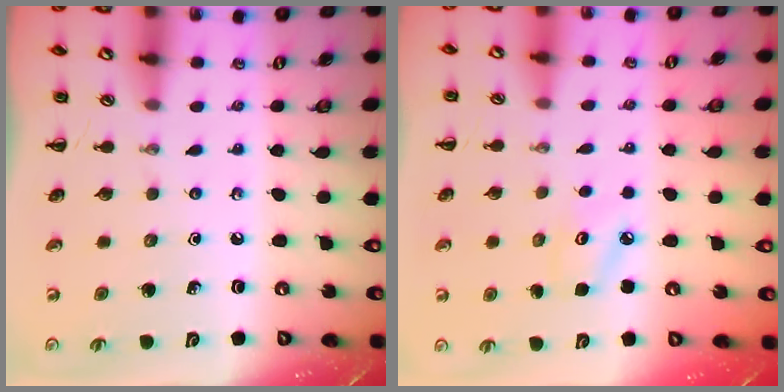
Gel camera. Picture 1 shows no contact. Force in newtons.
{"total": 4.1, "press": 3.9, "slide": 1.1}